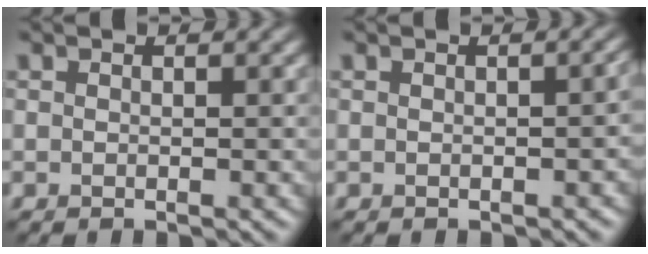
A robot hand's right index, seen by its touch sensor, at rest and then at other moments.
{"total": 1.9, "force": [-0.3, 0.8, 1.7], "torque": [-0.016, 0.002, -0.001]}